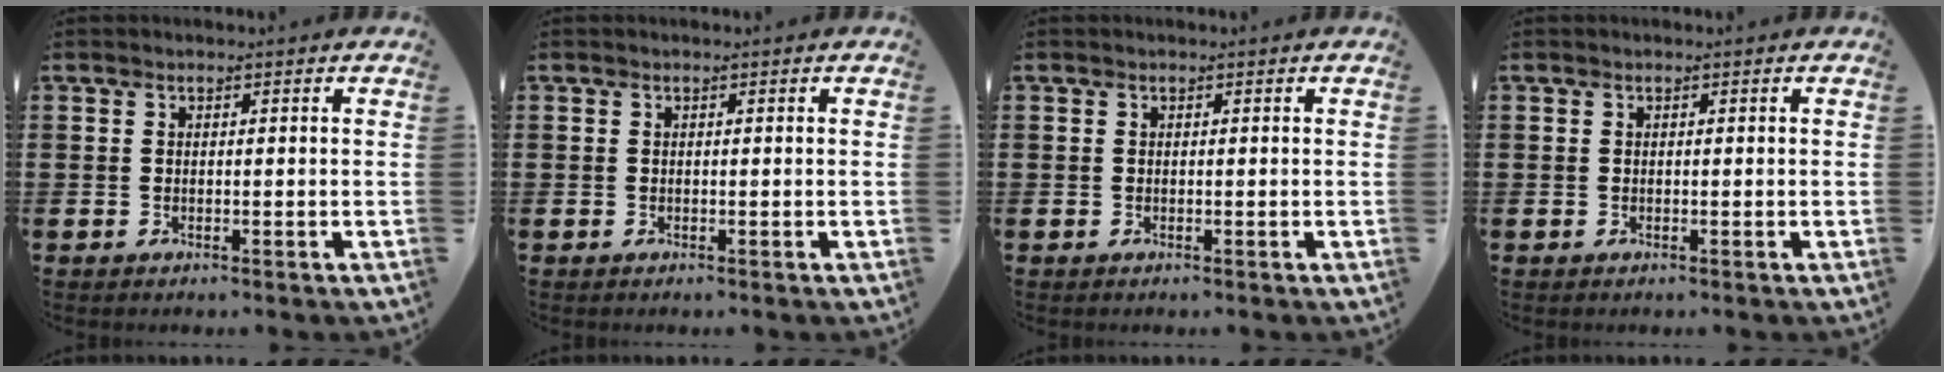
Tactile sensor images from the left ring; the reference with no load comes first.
{"total": 0.0}
{"total": 0.0}
{"total": 0.0}